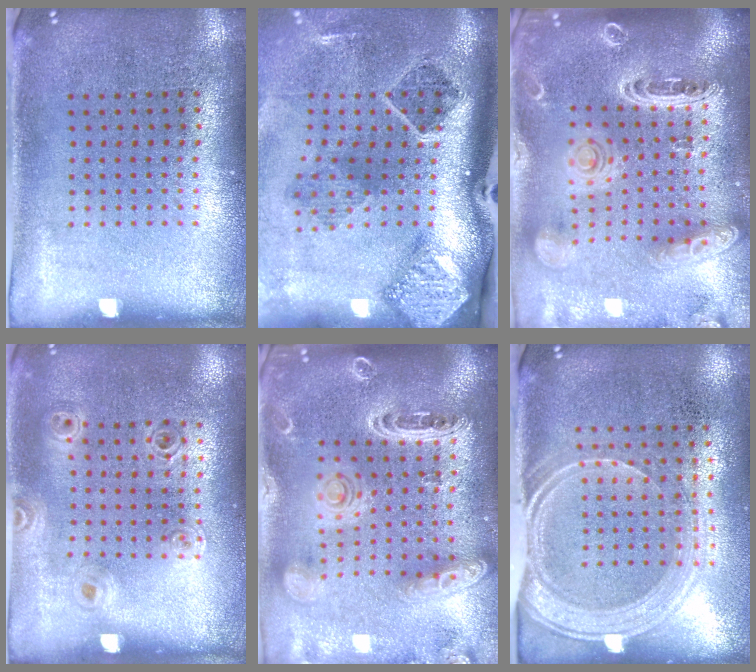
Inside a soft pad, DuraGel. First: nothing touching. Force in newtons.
{"total": 3.0, "press": 1.9, "slide": 2.3}
{"total": 2.8, "press": 2.5, "slide": 1.4}
{"total": 1.0, "press": 0.9, "slide": 0.2}
{"total": 2.5, "press": 2.3, "slide": 1.2}
{"total": 1.9, "press": 1.6, "slide": 1.1}